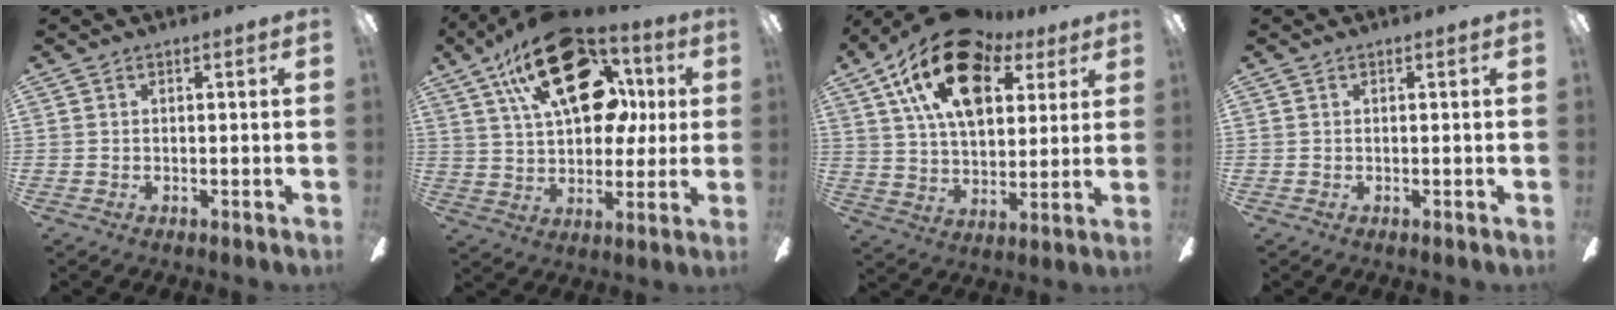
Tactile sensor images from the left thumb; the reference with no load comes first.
{"total": 26.8, "force": [11.4, 15.4, 18.7], "torque": [-0.287, -0.037, 0.191]}
{"total": 21.2, "force": [10.9, 12.2, 13.5], "torque": [-0.249, -0.036, 0.189]}
{"total": 0.0}